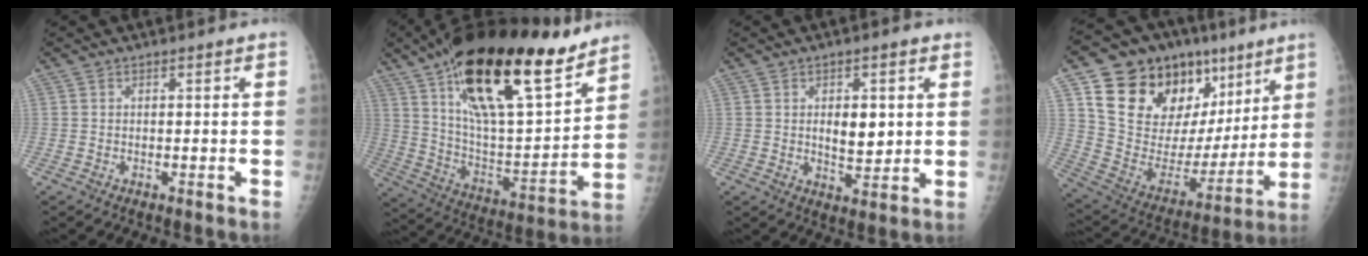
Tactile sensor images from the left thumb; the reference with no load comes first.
{"total": 29.5, "force": [18.8, 10.2, 20.2], "torque": [-0.309, -0.057, 0.316]}
{"total": 7.2, "force": [1.4, 3.8, 6.0], "torque": [-0.065, -0.012, 0.026]}
{"total": 28.0, "force": [13.5, 17.6, 17.2], "torque": [-0.225, -0.001, 0.240]}